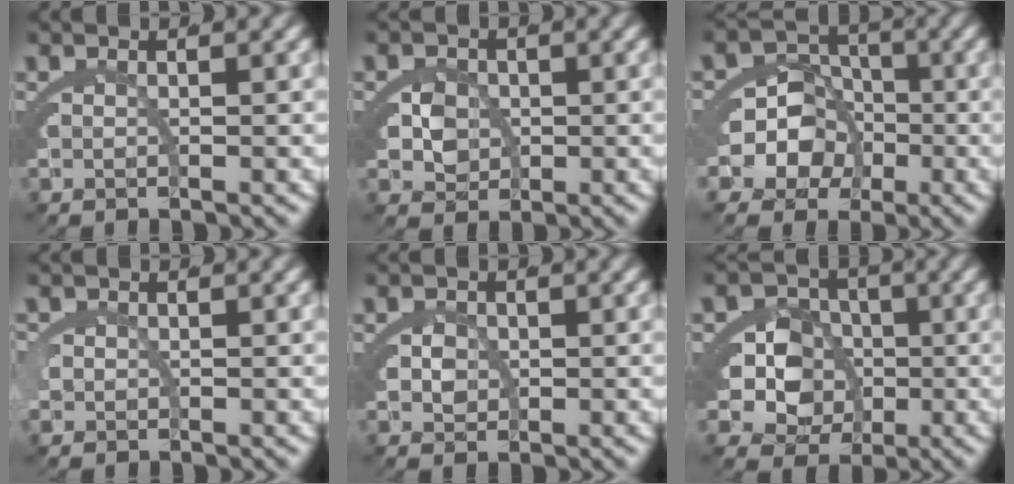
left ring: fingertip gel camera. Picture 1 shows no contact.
{"total": 3.7, "force": [-0.4, 3.1, 2.0], "torque": [-0.042, -0.022, 0.003]}
{"total": 10.3, "force": [-2.3, 8.8, 4.8], "torque": [-0.096, -0.040, -0.038]}
{"total": 1.3, "force": [0.0, 1.2, 0.6], "torque": [-0.024, -0.006, 0.003]}
{"total": 2.1, "force": [-0.2, 1.7, 1.1], "torque": [-0.030, -0.018, 0.004]}
{"total": 10.3, "force": [-1.3, 8.6, 5.5], "torque": [-0.108, -0.049, -0.017]}